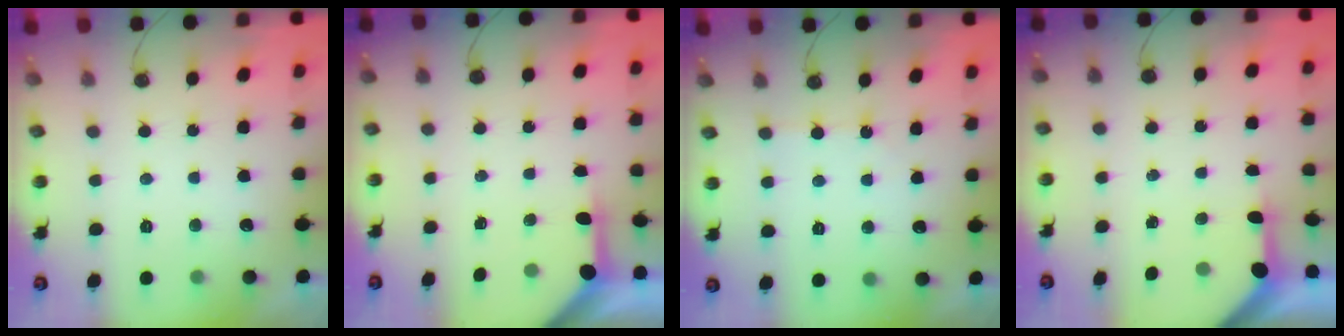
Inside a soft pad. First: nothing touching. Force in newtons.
{"total": 3.6, "press": 3.5, "slide": 0.5}
{"total": 1.9, "press": 1.8, "slide": 0.4}
{"total": 3.5, "press": 3.5, "slide": 0.4}